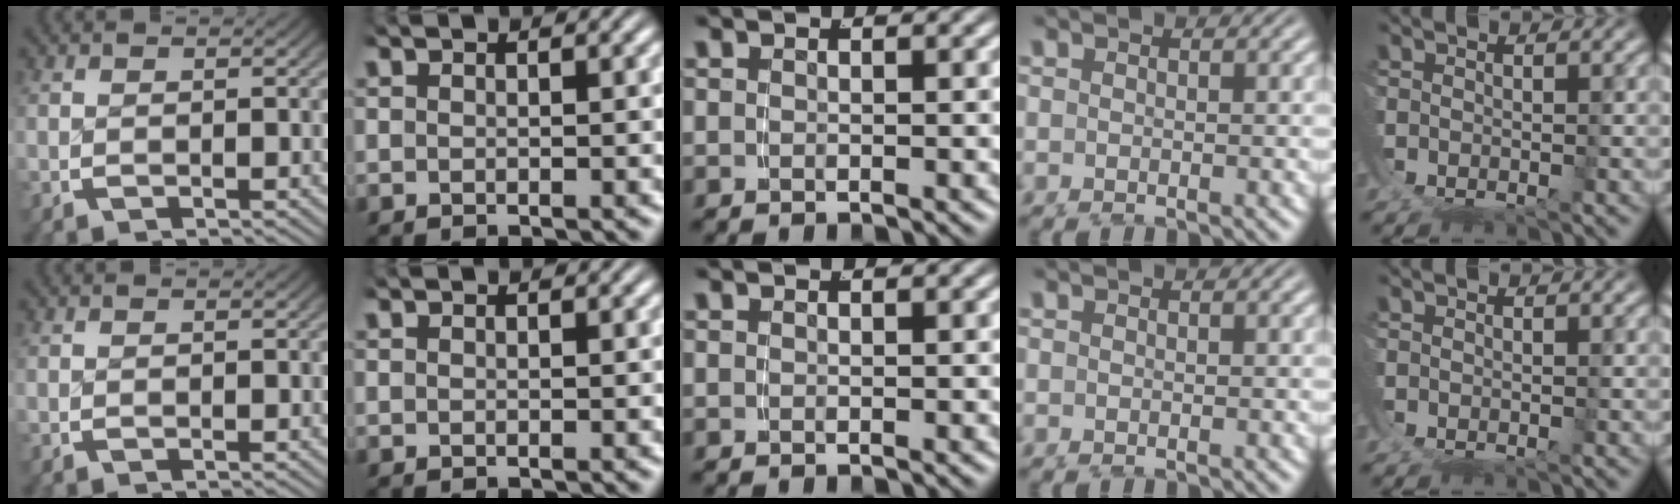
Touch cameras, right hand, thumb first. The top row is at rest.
{}